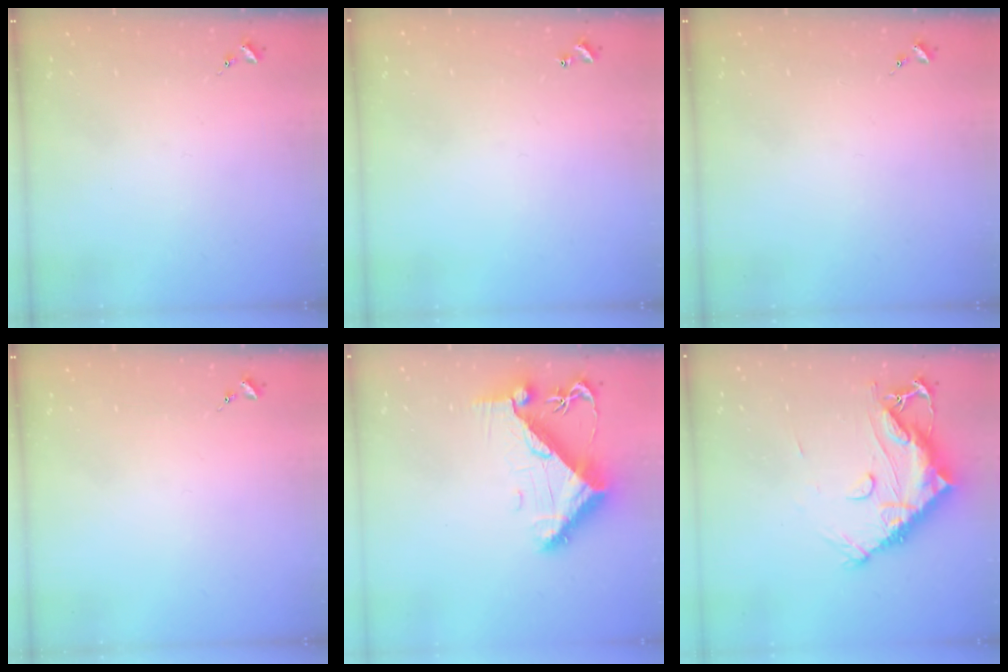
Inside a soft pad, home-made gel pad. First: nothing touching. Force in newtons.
{"total": 0.9, "press": 0.9, "slide": 0.2}
{"total": 0.0}
{"total": 0.0}
{"total": 10.5, "press": 10.4, "slide": 1.3}
{"total": 14.9, "press": 14.8, "slide": 1.4}